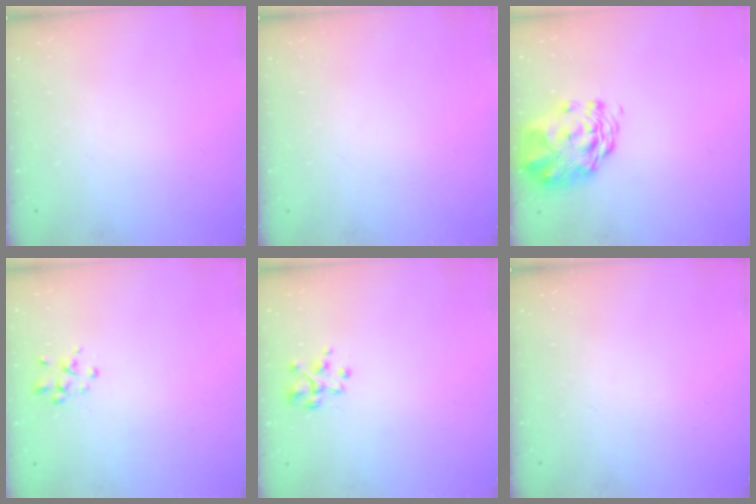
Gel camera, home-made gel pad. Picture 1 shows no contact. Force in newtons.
{"total": 0.0}
{"total": 2.8, "press": 2.5, "slide": 1.1}
{"total": 1.8, "press": 1.8, "slide": 0.5}
{"total": 2.9, "press": 2.9, "slide": 0.2}
{"total": 0.0}